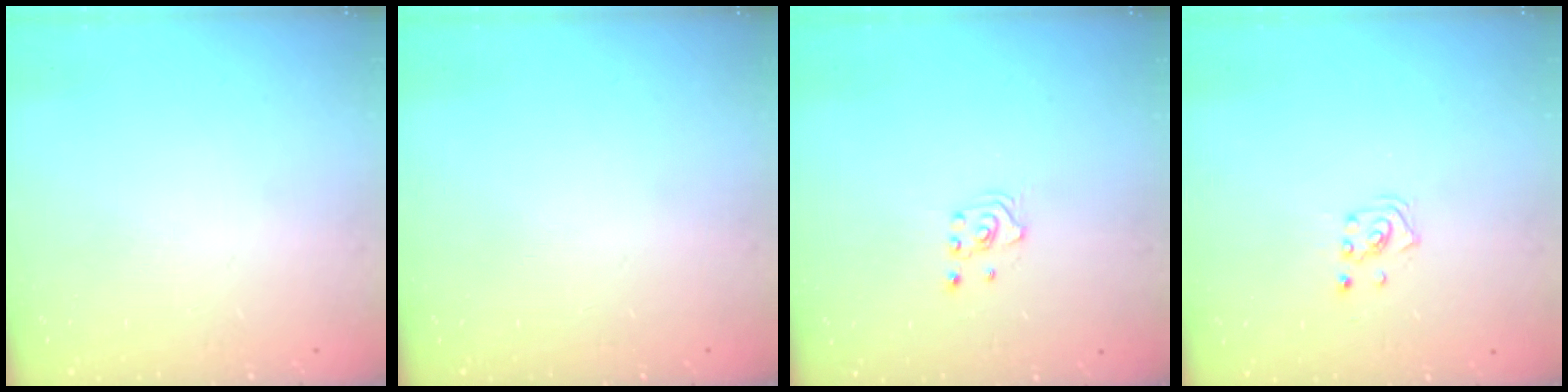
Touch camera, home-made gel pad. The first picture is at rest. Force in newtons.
{"total": 0.0}
{"total": 1.6, "press": 1.5, "slide": 0.2}
{"total": 1.4, "press": 1.4, "slide": 0.1}